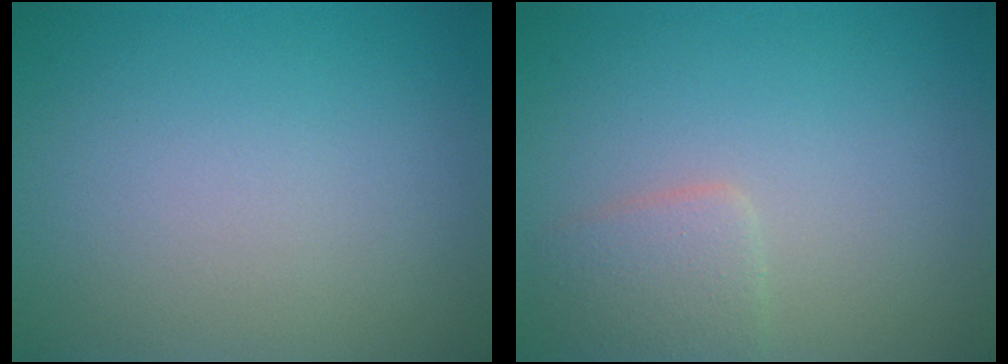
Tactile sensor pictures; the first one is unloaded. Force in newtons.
{"total": 2.1, "press": 2.1, "slide": 0.1}